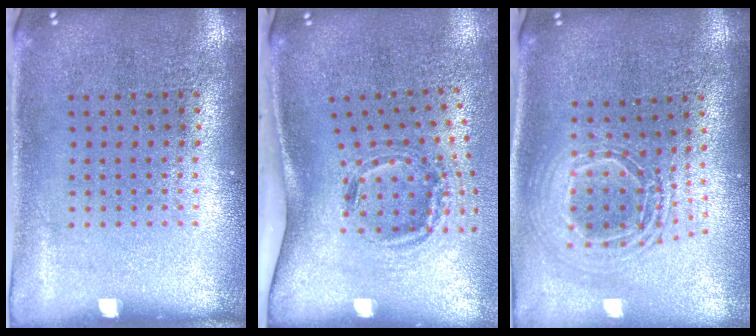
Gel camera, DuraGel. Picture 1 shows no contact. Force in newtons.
{"total": 1.7, "press": 1.2, "slide": 1.3}
{"total": 2.0, "press": 1.7, "slide": 1.2}